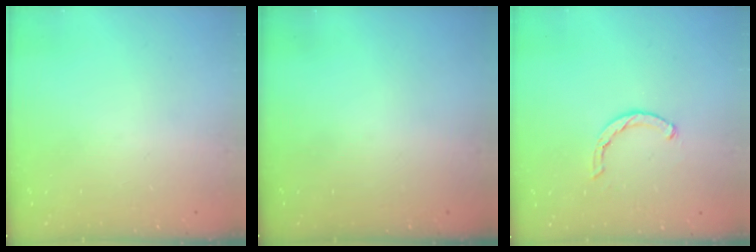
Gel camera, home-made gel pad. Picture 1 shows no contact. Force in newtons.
{"total": 0.0}
{"total": 1.4, "press": 1.3, "slide": 0.3}